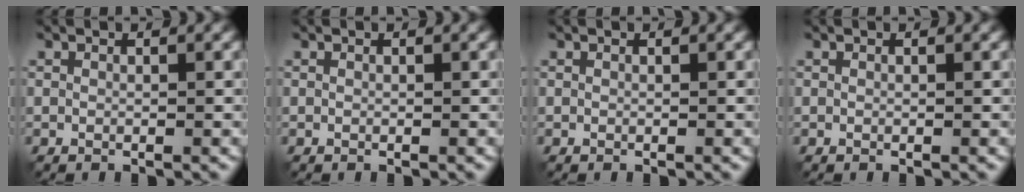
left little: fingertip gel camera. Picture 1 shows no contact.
{"total": 0.0}
{"total": 0.0}
{"total": 0.0}